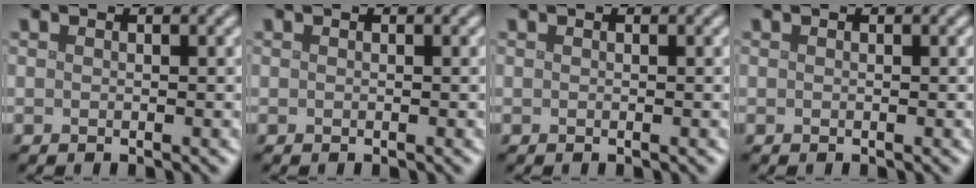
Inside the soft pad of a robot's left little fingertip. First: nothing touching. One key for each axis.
{"total": 0.0}
{"total": 0.0}
{"total": 0.0}